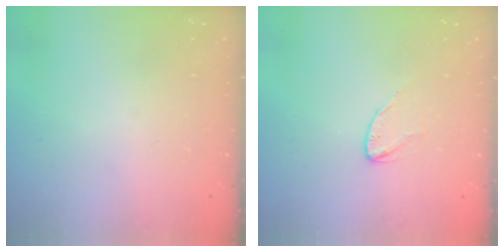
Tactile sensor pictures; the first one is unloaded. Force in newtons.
{"total": 3.8, "press": 3.8, "slide": 0.4}